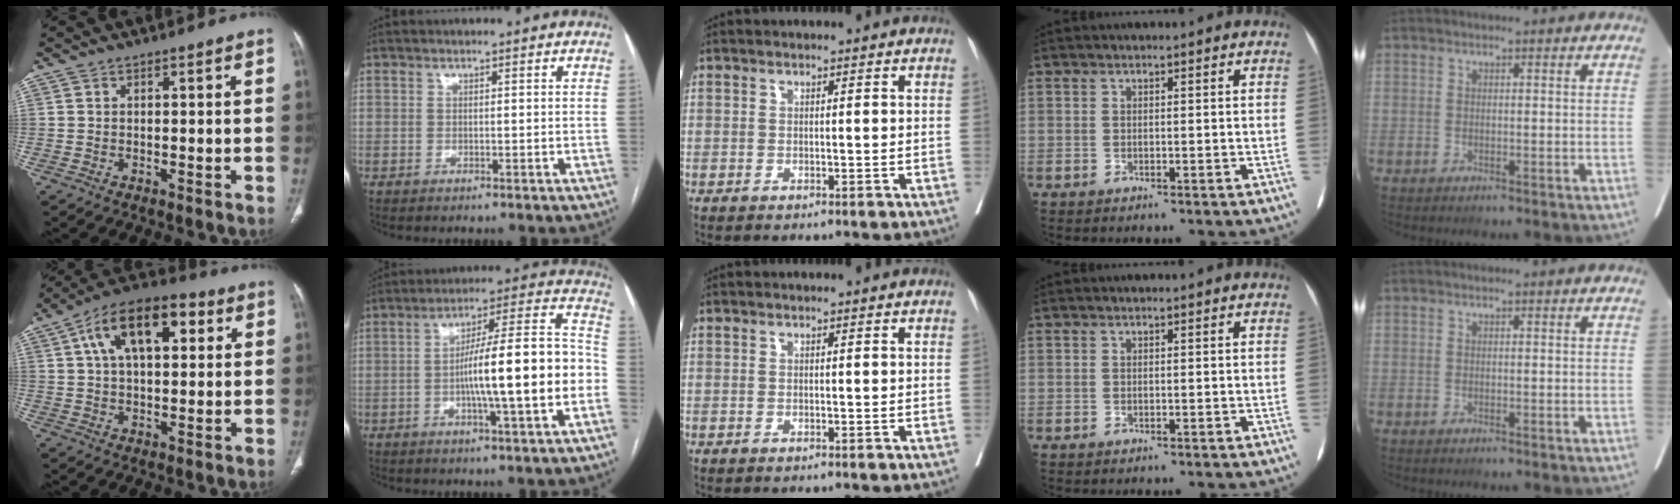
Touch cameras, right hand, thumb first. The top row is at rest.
{"thumb": {"total": 15.7, "force": [5.1, 8.1, 12.4], "torque": [-0.186, 0.021, 0.075]}, "index": {"total": 16.4, "force": [-3.4, 0.9, 16.1], "torque": [-0.248, 0.022, -0.054]}}